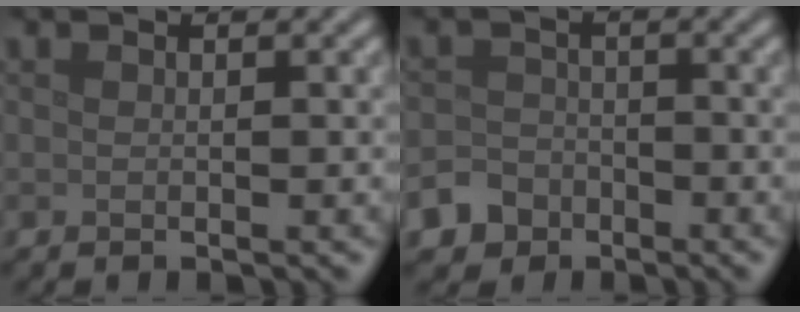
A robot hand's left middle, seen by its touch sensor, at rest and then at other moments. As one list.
[{"total": 3.9, "force": [-2.7, 2.8, 0.4], "torque": [0.012, -0.005, -0.050]}]